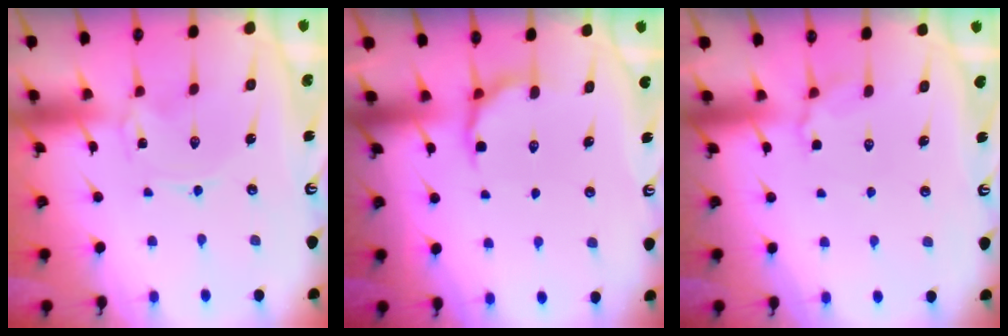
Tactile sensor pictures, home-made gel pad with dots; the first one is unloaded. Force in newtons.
{"total": 5.0, "press": 4.5, "slide": 2.3}
{"total": 3.9, "press": 3.7, "slide": 1.2}